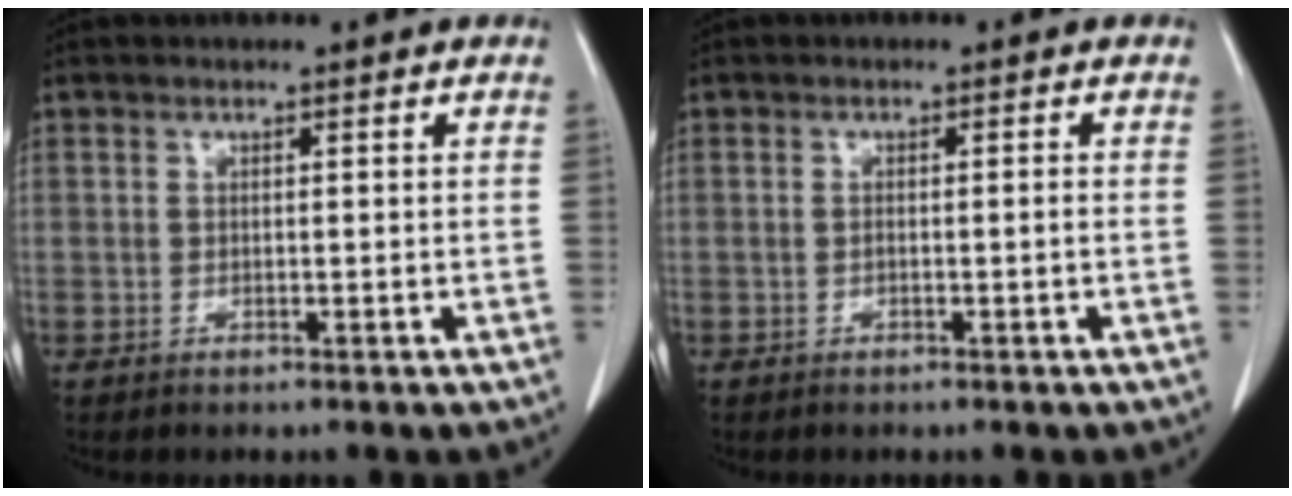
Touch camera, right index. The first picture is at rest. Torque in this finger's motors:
{"motor_torque": [-0.17, 0.15, 0.03, -0.01]}